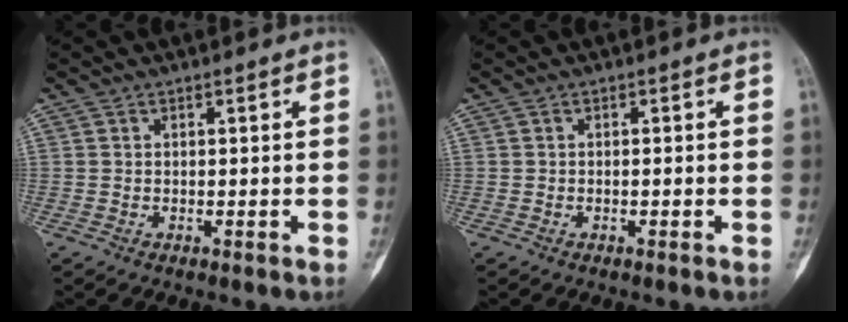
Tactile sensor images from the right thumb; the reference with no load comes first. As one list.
[{"total": 0.7, "force": [-0.2, 0.1, 0.6], "torque": [-0.011, 0.003, -0.001]}]